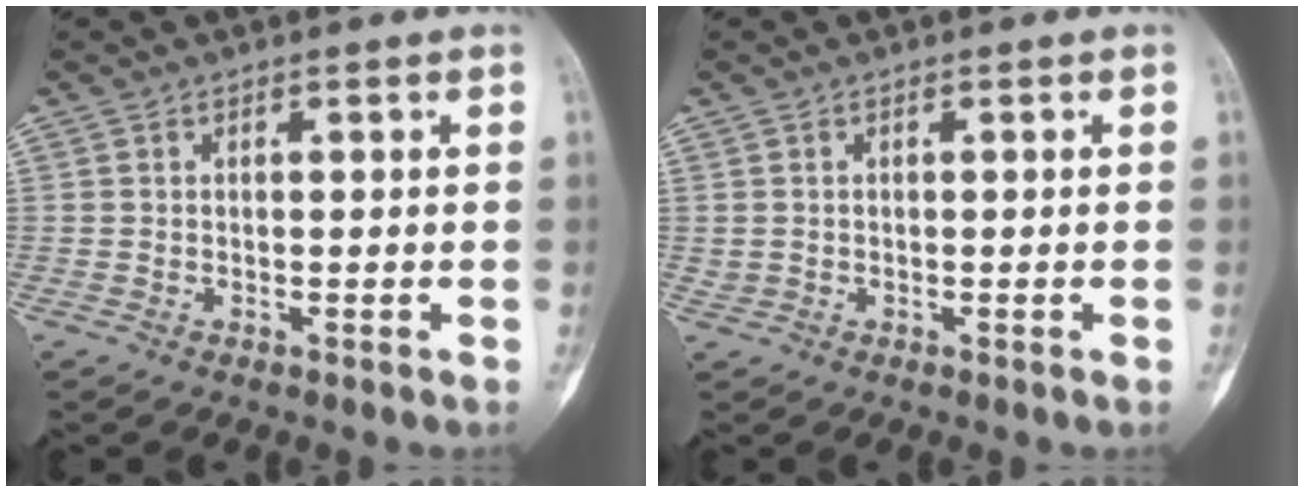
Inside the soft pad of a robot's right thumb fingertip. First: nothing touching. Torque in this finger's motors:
{"motor_torque": [0.50, -0.16, 0.03, -0.24, 0.09]}